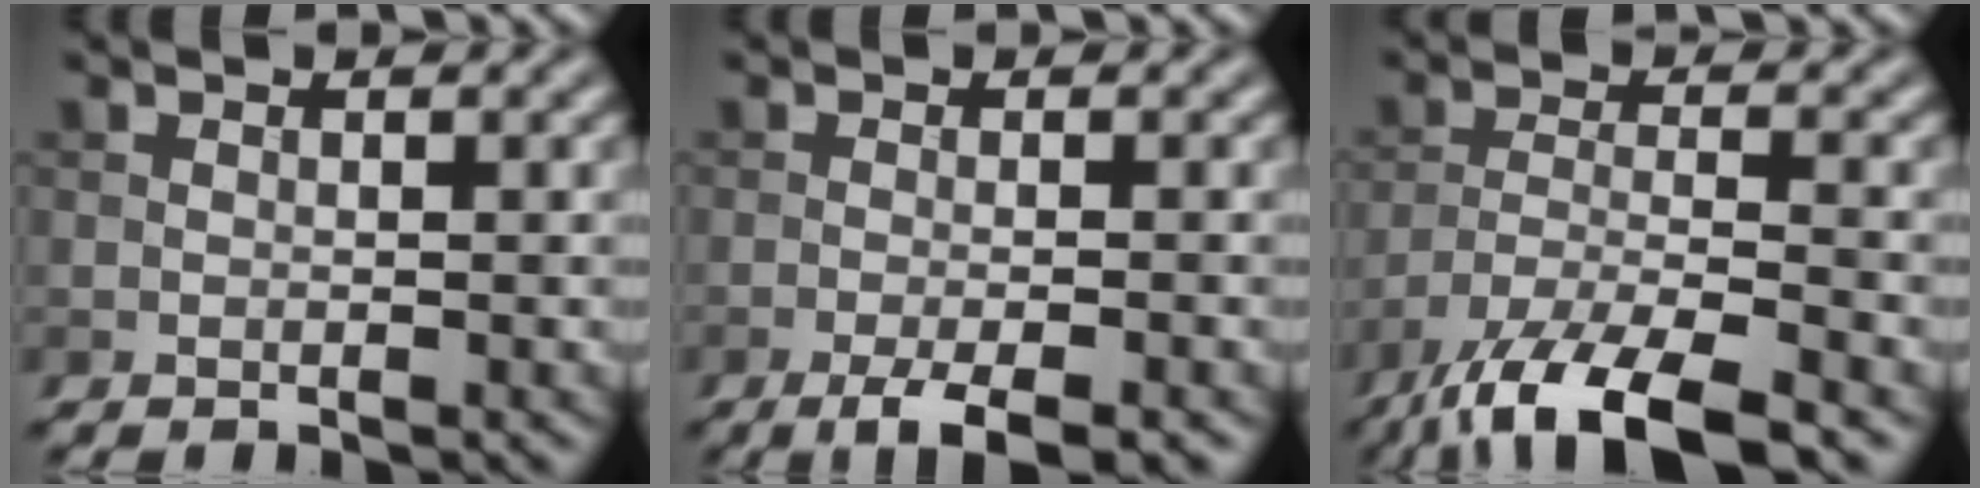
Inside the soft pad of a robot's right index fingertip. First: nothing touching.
{"total": 3.8, "force": [-2.3, 0.7, 2.9], "torque": [-0.048, -0.001, -0.042]}
{"total": 9.9, "force": [-7.4, 2.6, 6.0], "torque": [-0.117, -0.012, -0.139]}